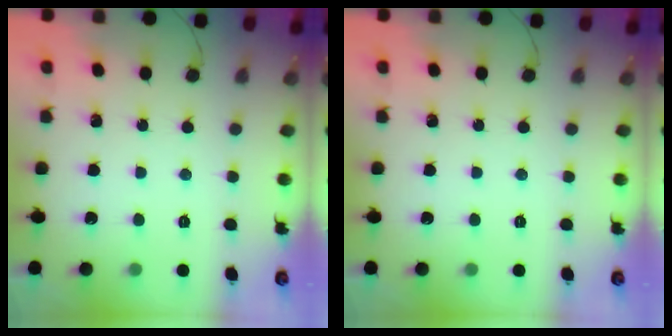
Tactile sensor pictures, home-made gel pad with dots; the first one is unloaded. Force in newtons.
{"total": 0.0}